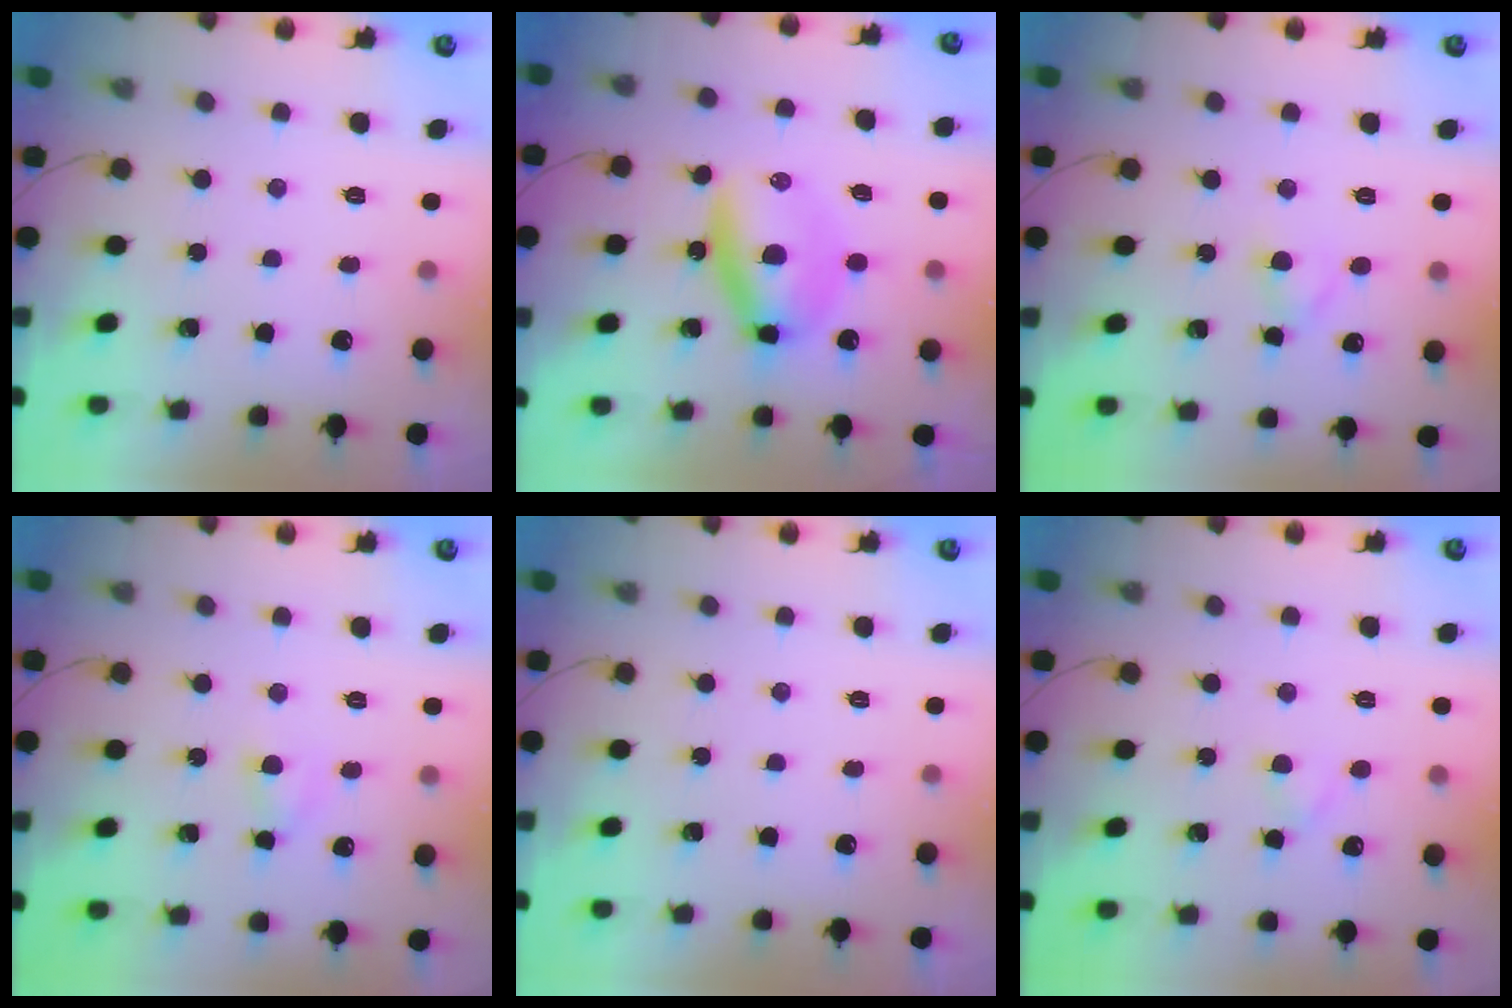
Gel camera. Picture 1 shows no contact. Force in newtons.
{"total": 7.0, "press": 6.8, "slide": 1.8}
{"total": 2.9, "press": 2.8, "slide": 0.8}
{"total": 3.8, "press": 3.6, "slide": 1.2}
{"total": 0.0}
{"total": 2.0, "press": 1.8, "slide": 0.9}